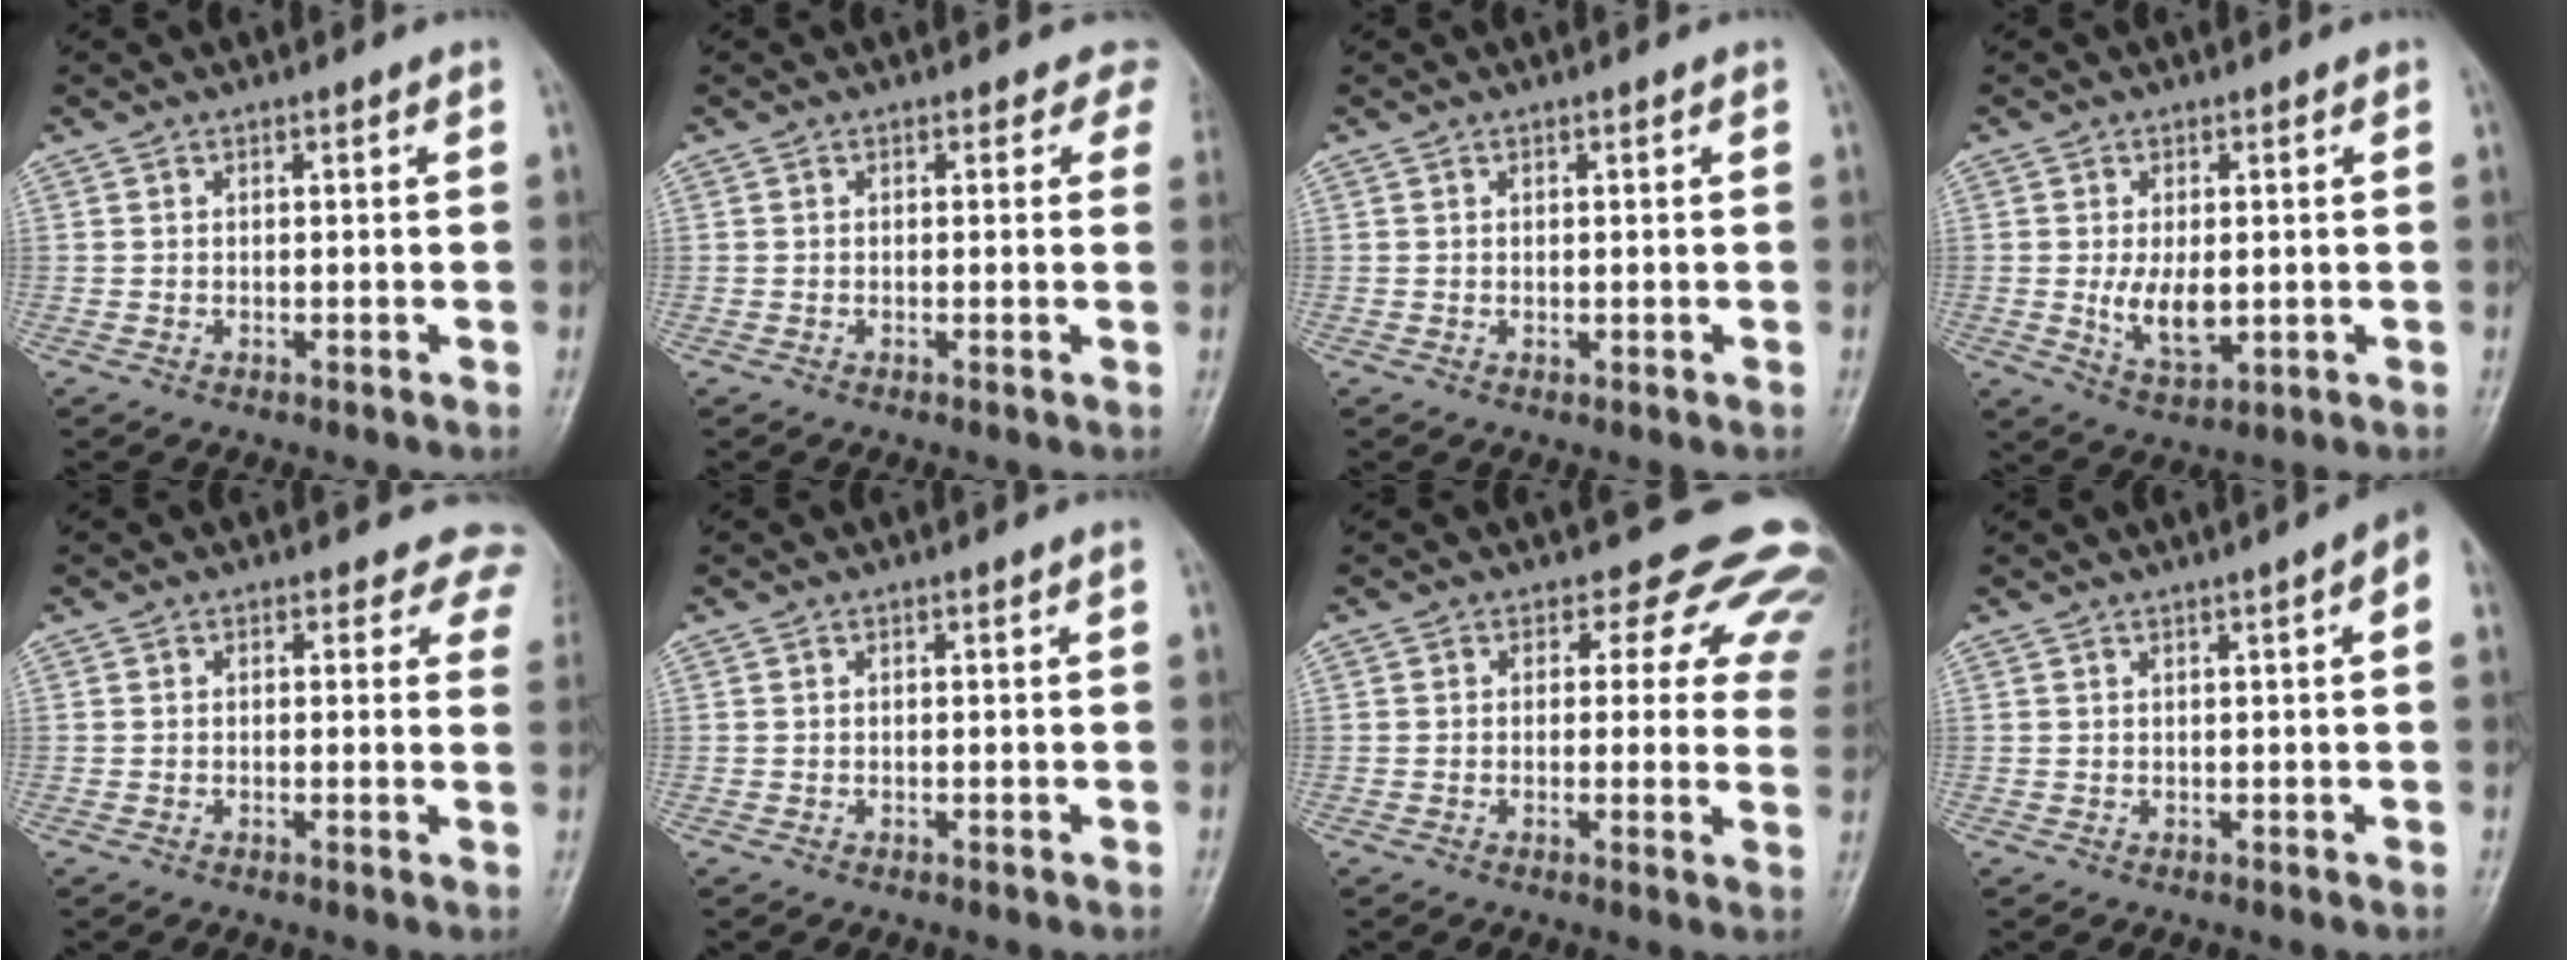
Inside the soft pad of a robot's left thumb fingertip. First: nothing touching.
{"total": 2.6, "force": [1.8, 1.8, 0.6], "torque": [0.023, -0.006, -0.004]}
{"total": 0.8, "force": [0.2, 0.4, 0.6], "torque": [-0.008, -0.001, 0.006]}
{"total": 6.7, "force": [-0.3, 3.7, 5.6], "torque": [-0.090, -0.015, 0.003]}
{"total": 5.1, "force": [4.0, 2.9, 1.0], "torque": [0.030, -0.011, 0.016]}
{"total": 0.0}
{"total": 12.1, "force": [9.0, 6.9, 4.3], "torque": [0.009, -0.037, 0.069]}
{"total": 4.3, "force": [1.6, 0.4, 3.9], "torque": [-0.051, 0.012, 0.017]}